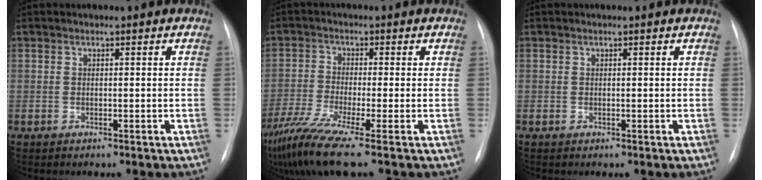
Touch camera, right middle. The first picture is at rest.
{"total": 8.6, "force": [-5.9, -1.1, 6.1], "torque": [-0.126, -0.031, -0.111]}
{"total": 0.0}